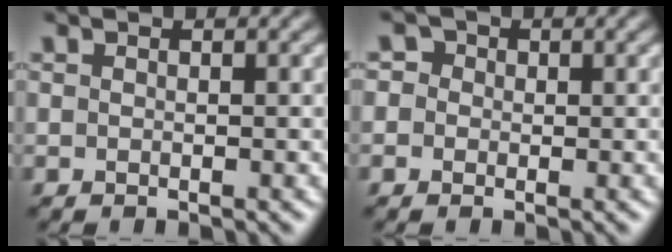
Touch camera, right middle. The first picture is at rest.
{"total": 1.9, "force": [0.4, 1.7, 0.7], "torque": [-0.007, 0.003, -0.009]}